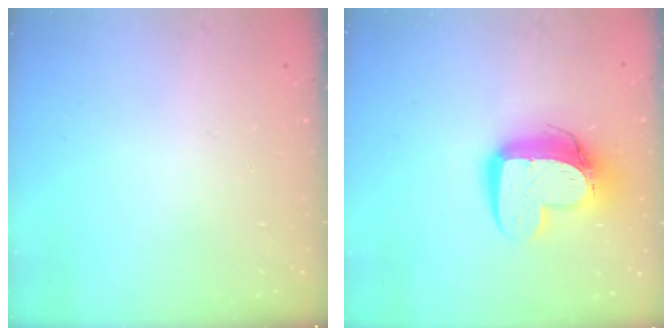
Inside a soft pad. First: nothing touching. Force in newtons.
{"total": 14.2, "press": 14.2, "slide": 1.4}